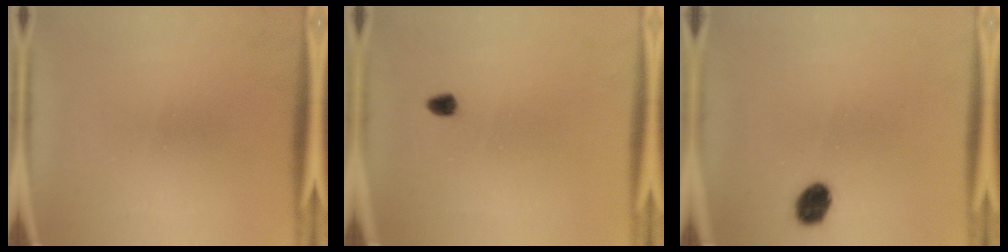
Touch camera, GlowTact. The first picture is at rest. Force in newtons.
{"total": 1.5}
{"total": 5.6}